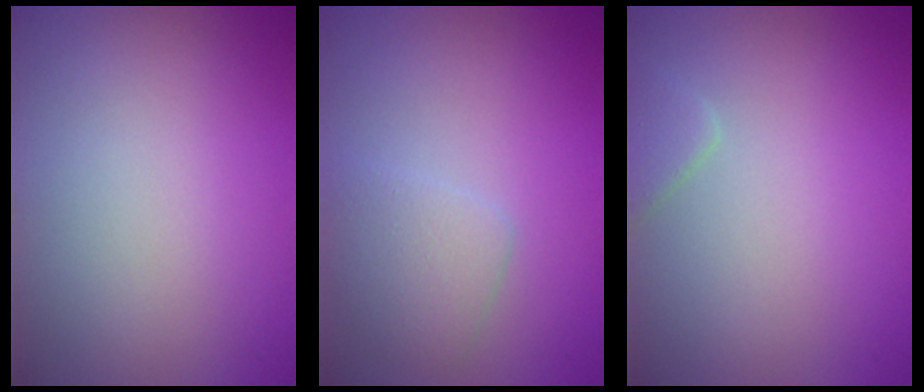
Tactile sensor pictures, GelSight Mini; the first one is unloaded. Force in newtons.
{"total": 2.5, "press": 2.5, "slide": 0.2}
{"total": 1.4, "press": 1.4, "slide": 0.1}